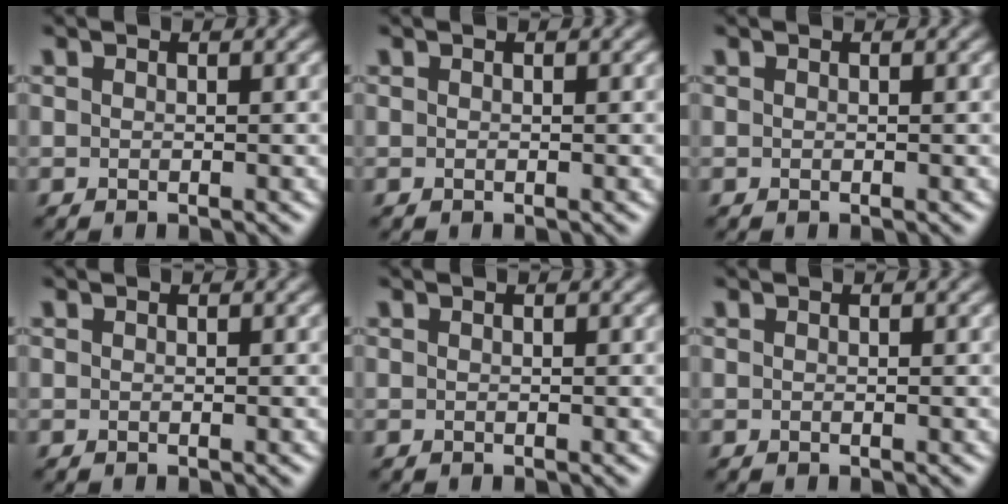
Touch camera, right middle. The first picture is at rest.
{"total": 0.0}
{"total": 0.0}
{"total": 0.0}
{"total": 0.0}
{"total": 0.0}